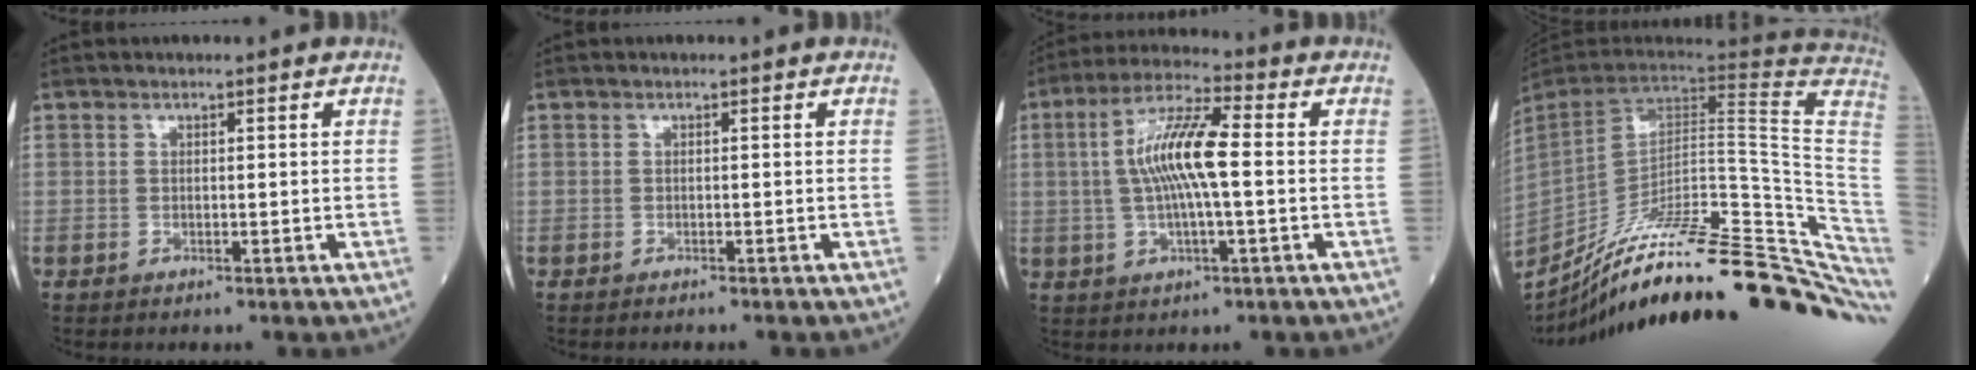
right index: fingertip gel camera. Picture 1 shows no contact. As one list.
[{"total": 1.0, "force": [-1.0, 0.0, 0.3], "torque": [-0.002, 0.000, -0.014]}, {"total": 10.3, "force": [0.4, 1.5, 10.2], "torque": [-0.200, 0.014, 0.003]}, {"total": 37.3, "force": [-28.0, 5.4, 24.0], "torque": [-0.275, -0.039, -0.397]}]